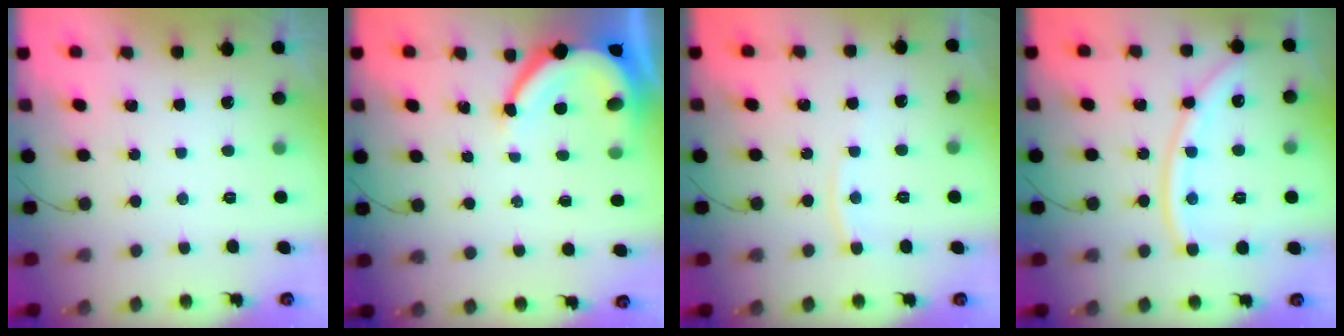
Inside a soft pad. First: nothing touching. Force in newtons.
{"total": 8.5, "press": 8.4, "slide": 1.0}
{"total": 3.9, "press": 3.9, "slide": 0.3}
{"total": 12.2, "press": 12.1, "slide": 1.7}